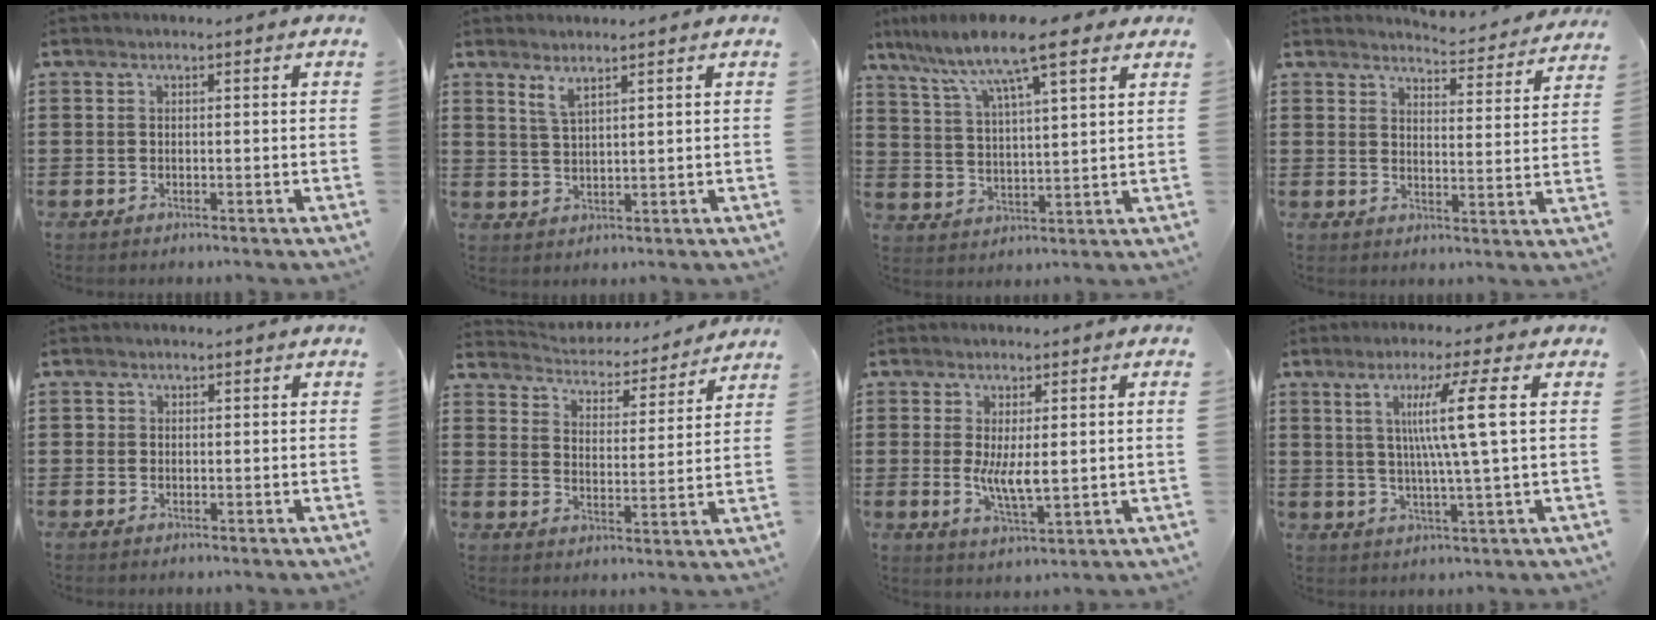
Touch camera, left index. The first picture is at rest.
{"total": 2.9, "force": [2.3, 0.4, 1.7], "torque": [-0.039, 0.002, 0.042]}
{"total": 10.2, "force": [7.5, 2.2, 6.5], "torque": [-0.143, -0.024, 0.126]}
{"total": 4.6, "force": [4.5, -0.1, 0.6], "torque": [-0.013, -0.037, 0.075]}
{"total": 0.8, "force": [0.2, 0.8, 0.0], "torque": [-0.002, 0.007, 0.004]}
{"total": 4.1, "force": [4.1, 0.2, 0.1], "torque": [-0.028, -0.034, 0.065]}
{"total": 5.0, "force": [0.3, 1.2, 4.9], "torque": [-0.091, -0.008, 0.000]}
{"total": 8.9, "force": [2.2, -0.7, 8.6], "torque": [-0.169, 0.002, 0.028]}